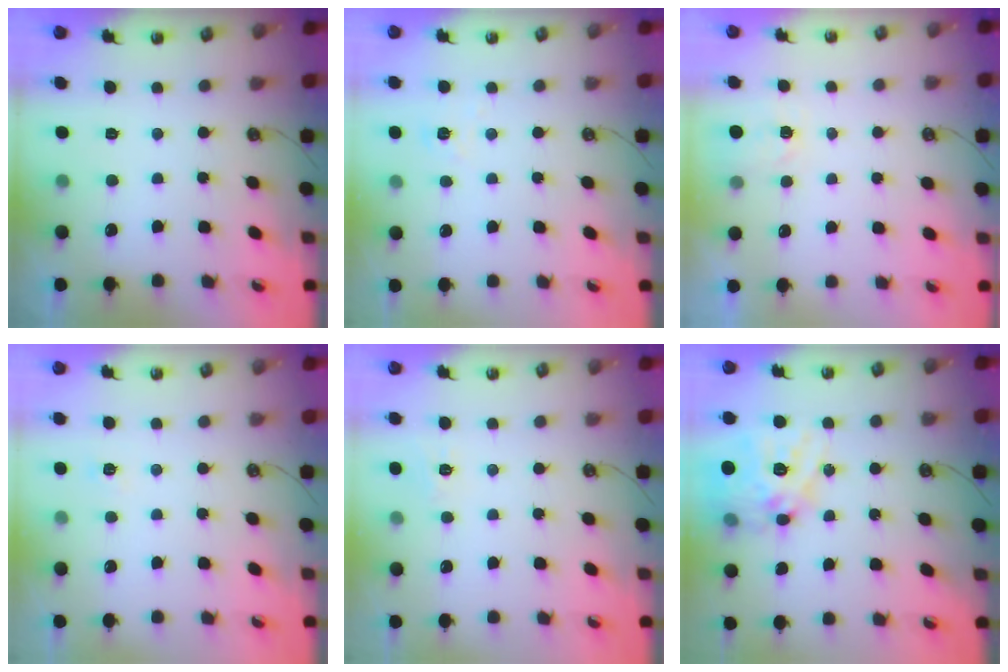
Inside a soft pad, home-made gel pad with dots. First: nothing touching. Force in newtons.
{"total": 5.4, "press": 5.3, "slide": 0.5}
{"total": 2.9, "press": 2.9, "slide": 0.5}
{"total": 2.3, "press": 2.3, "slide": 0.3}
{"total": 6.5, "press": 6.4, "slide": 0.7}
{"total": 17.8, "press": 17.7, "slide": 1.6}